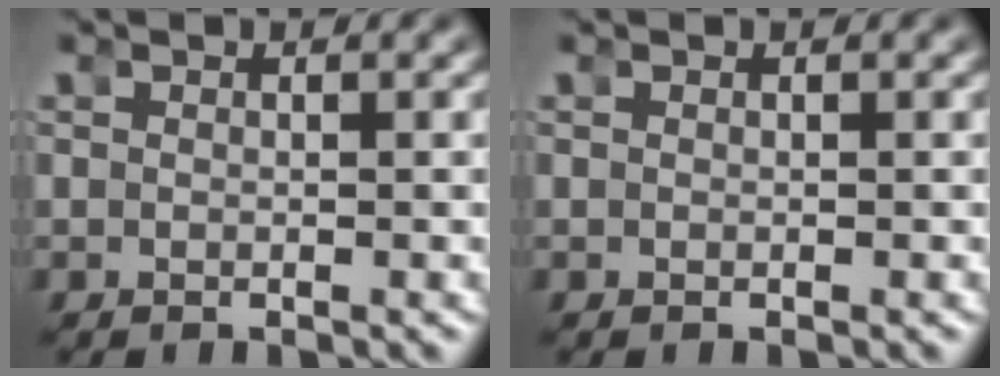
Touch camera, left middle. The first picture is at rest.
{"total": 0.0}